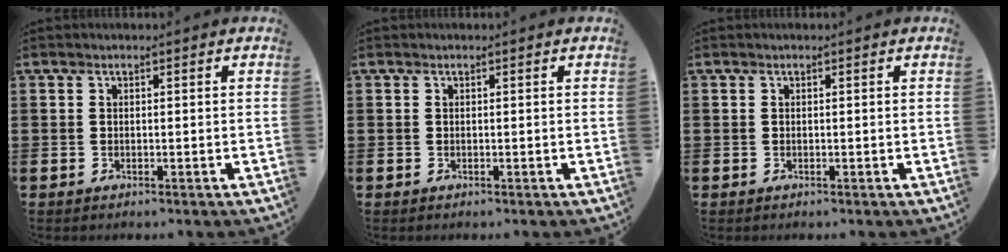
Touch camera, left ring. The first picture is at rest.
{"total": 0.0}
{"total": 0.0}